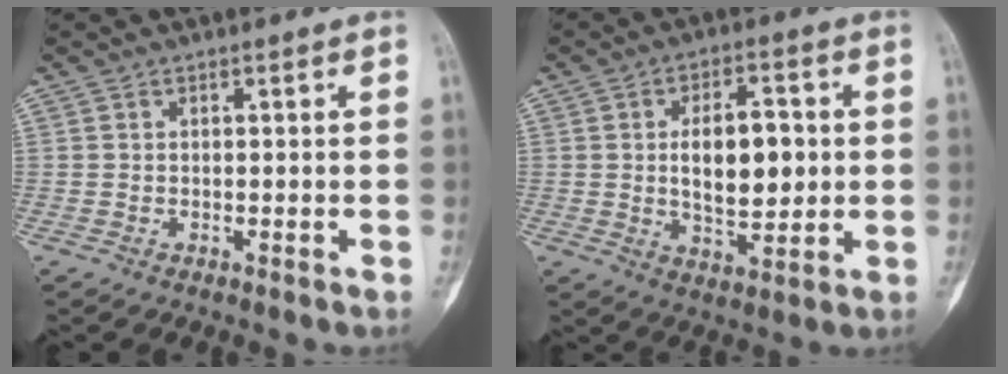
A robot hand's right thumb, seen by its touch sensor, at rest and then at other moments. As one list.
[{"total": 10.5, "force": [0.8, 5.3, 9.0], "torque": [-0.127, -0.005, 0.019]}]